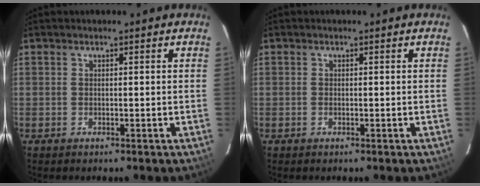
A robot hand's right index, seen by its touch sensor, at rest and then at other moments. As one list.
[{"total": 0.0}]